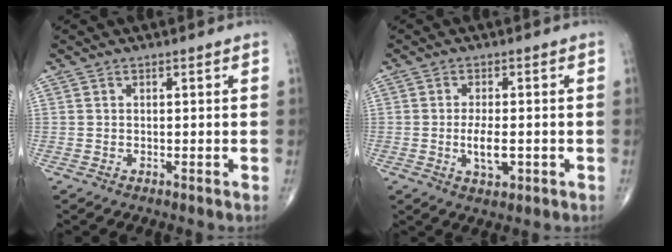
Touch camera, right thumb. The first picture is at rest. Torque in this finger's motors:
{"motor_torque": [2.63, 2.37, 1.06, -1.06, 0.39]}